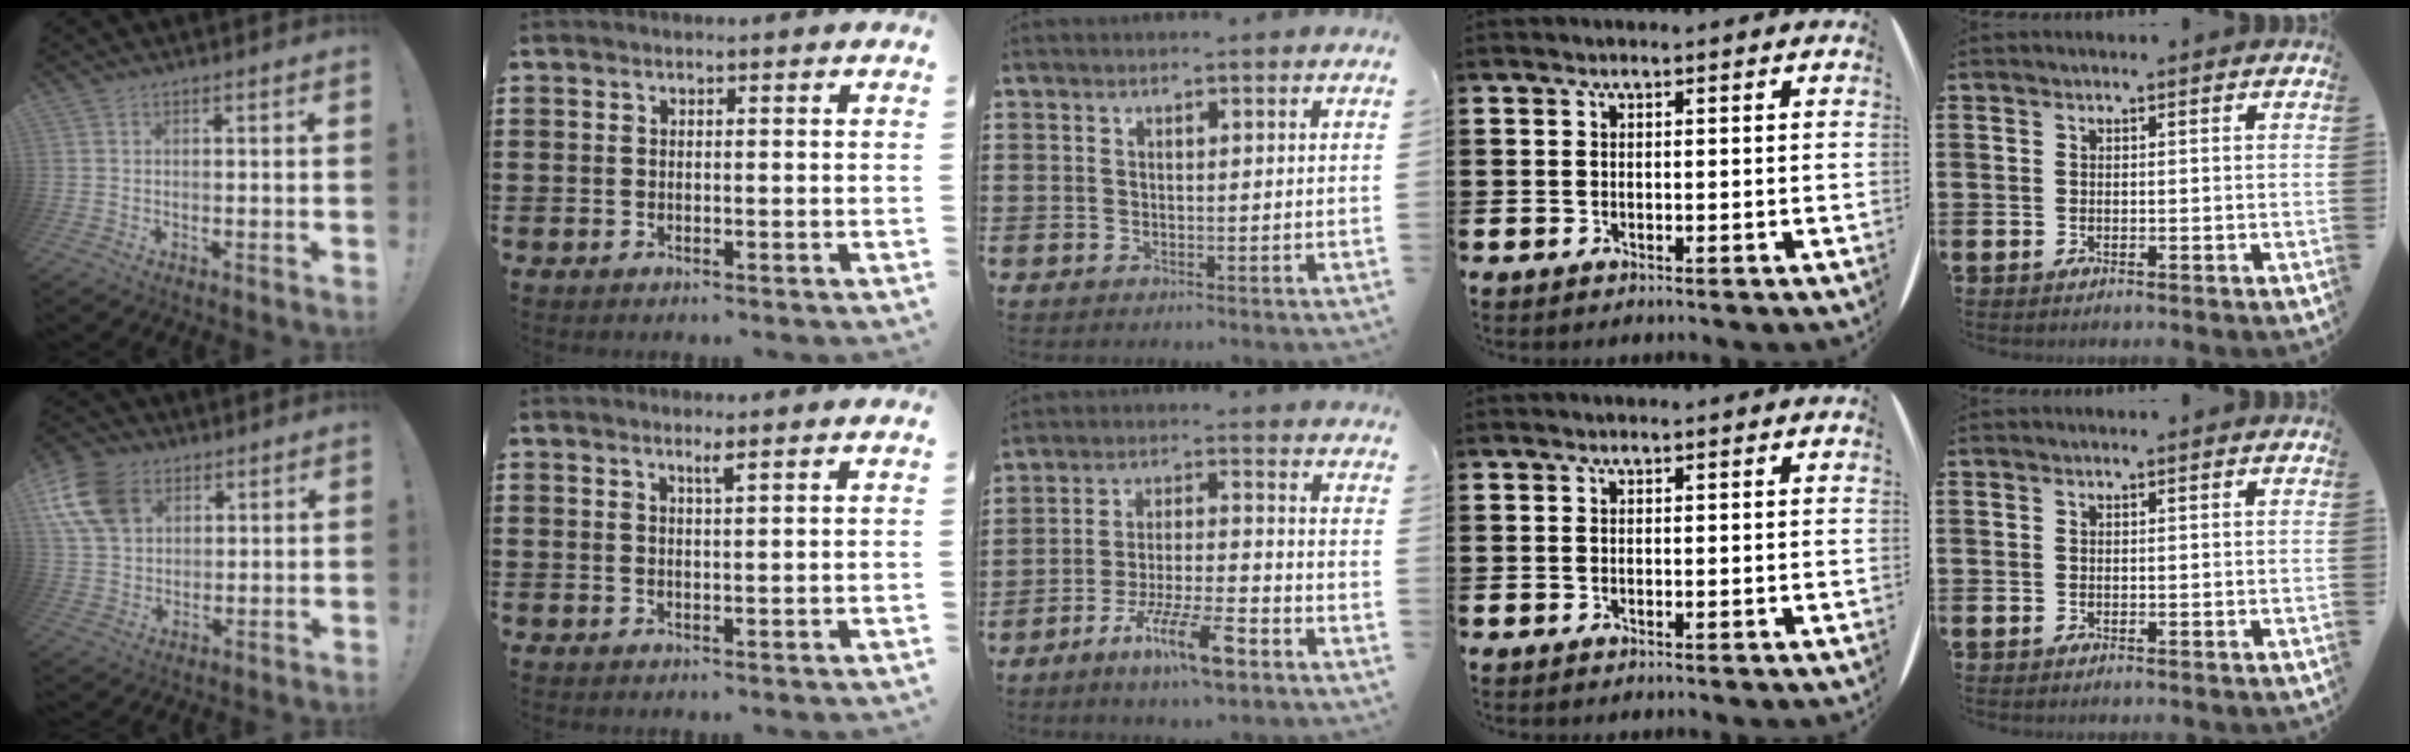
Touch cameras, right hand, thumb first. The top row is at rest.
{"thumb": {"total": 14.5, "force": [6.4, 10.4, 7.7], "torque": [-0.143, -0.019, 0.129]}, "index": {"total": 1.5, "force": [1.1, -0.1, 1.1], "torque": [-0.021, -0.002, 0.019]}, "middle": {"total": 9.6, "force": [-6.1, 1.9, 7.2], "torque": [-0.134, 0.001, -0.110]}}